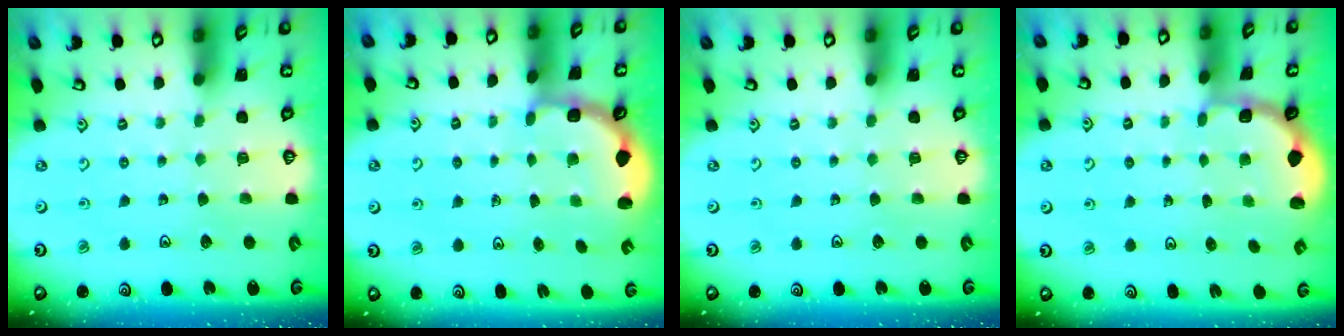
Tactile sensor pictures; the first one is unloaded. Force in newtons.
{"total": 2.7, "press": 2.3, "slide": 1.4}
{"total": 0.0}
{"total": 1.9, "press": 1.8, "slide": 0.7}